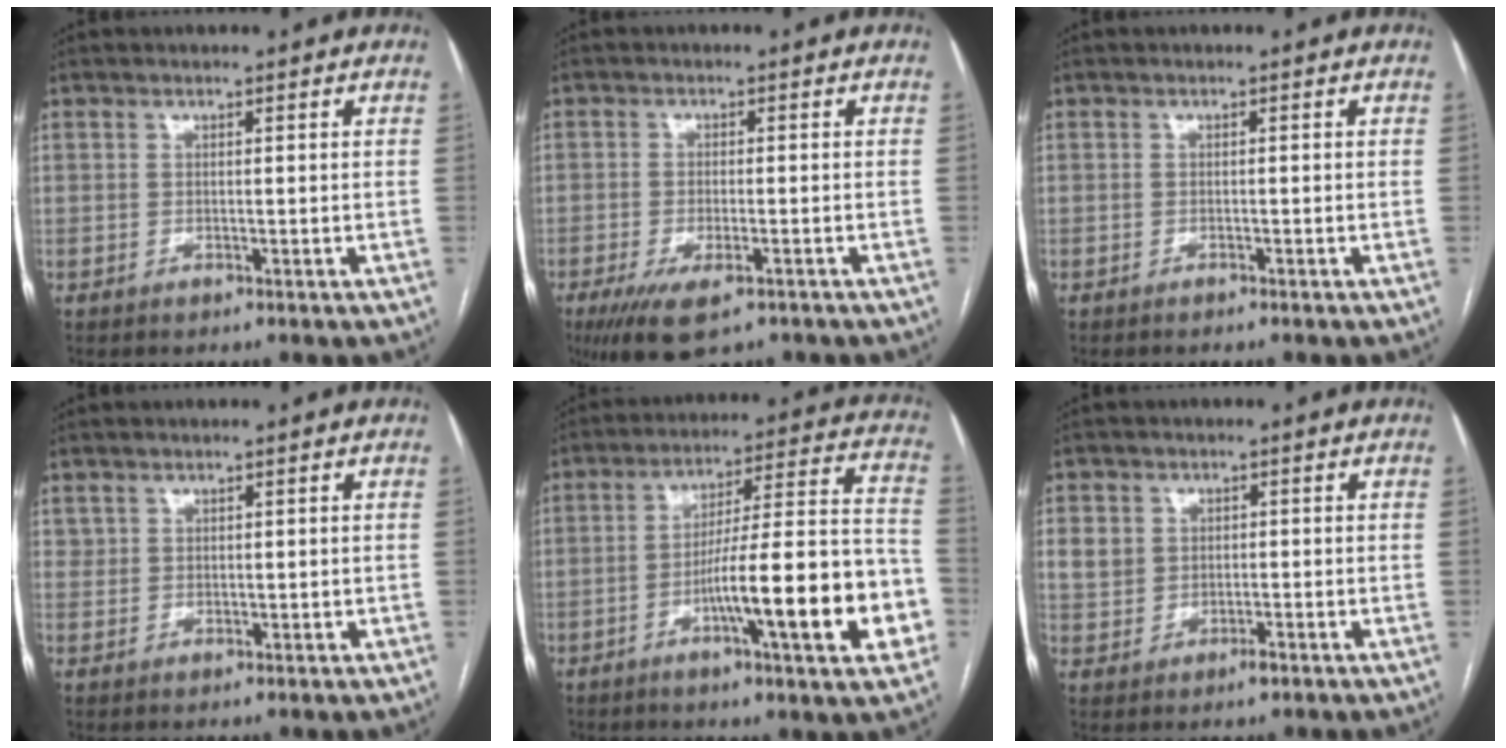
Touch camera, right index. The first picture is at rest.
{"total": 8.1, "force": [-5.1, 2.6, 5.7], "torque": [-0.098, -0.018, -0.079]}
{"total": 0.7, "force": [-0.6, -0.2, 0.3], "torque": [-0.006, 0.001, -0.009]}
{"total": 1.4, "force": [0.8, 1.2, 0.2], "torque": [0.003, 0.000, 0.016]}
{"total": 19.1, "force": [-6.1, 1.9, 18.0], "torque": [-0.225, 0.020, -0.085]}
{"total": 4.2, "force": [0.0, 3.6, 2.2], "torque": [-0.038, 0.009, 0.006]}